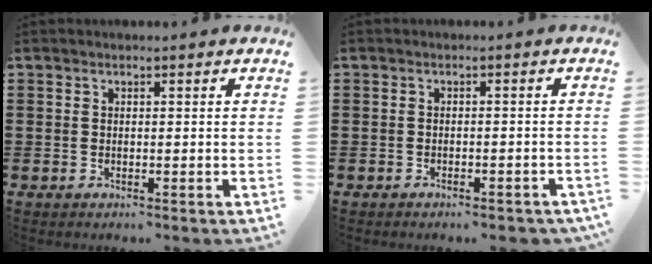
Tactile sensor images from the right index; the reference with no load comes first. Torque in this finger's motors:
{"motor_torque": [1.57, 0.57, 0.16, 0.00]}